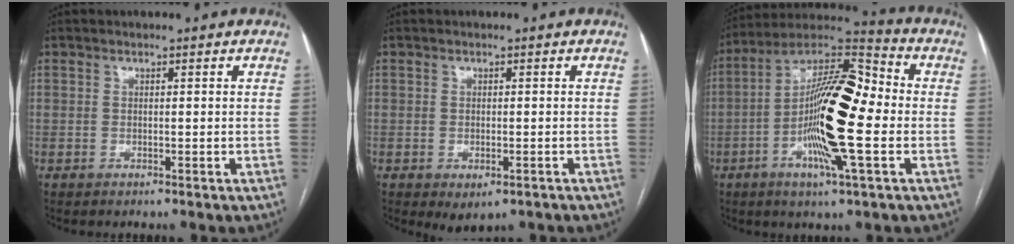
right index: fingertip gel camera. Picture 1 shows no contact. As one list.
[{"total": 3.2, "force": [-1.7, 1.6, 2.2], "torque": [-0.029, -0.005, -0.012]}, {"total": 18.3, "force": [-2.7, 2.8, 17.9], "torque": [-0.323, 0.011, -0.055]}]